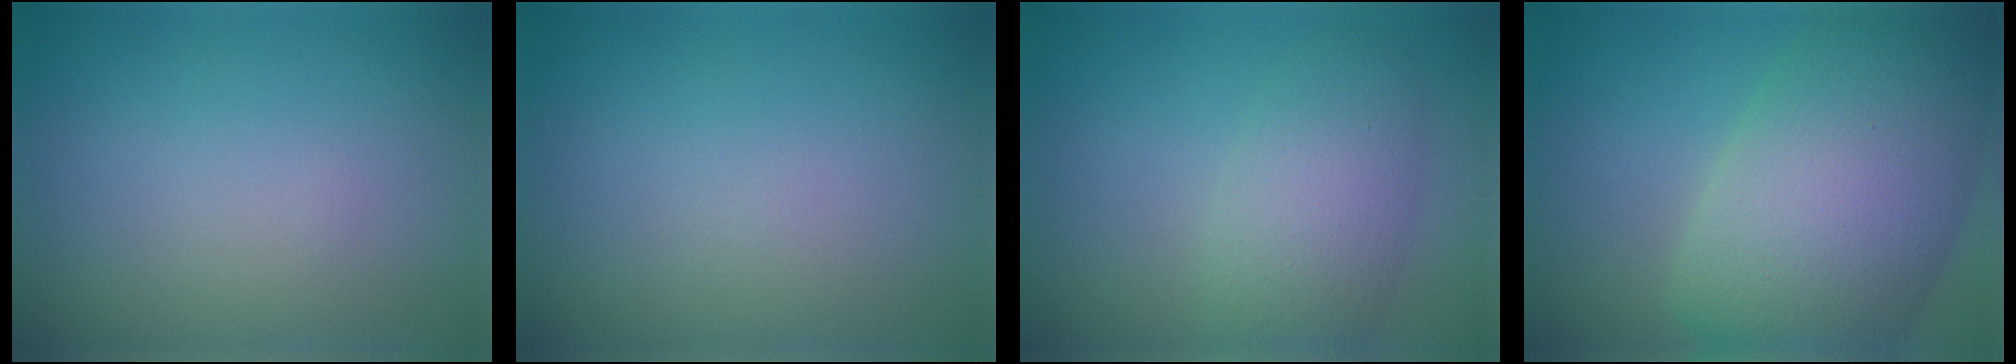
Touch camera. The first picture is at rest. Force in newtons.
{"total": 0.0}
{"total": 4.9, "press": 4.9, "slide": 0.3}
{"total": 13.5, "press": 13.4, "slide": 0.7}